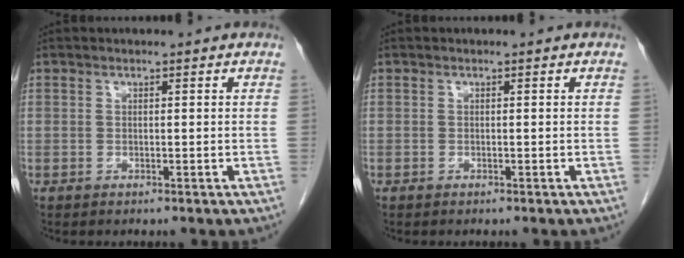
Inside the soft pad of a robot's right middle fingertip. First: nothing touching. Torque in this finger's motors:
{"motor_torque": [1.08, -1.06, -0.13, -0.21]}